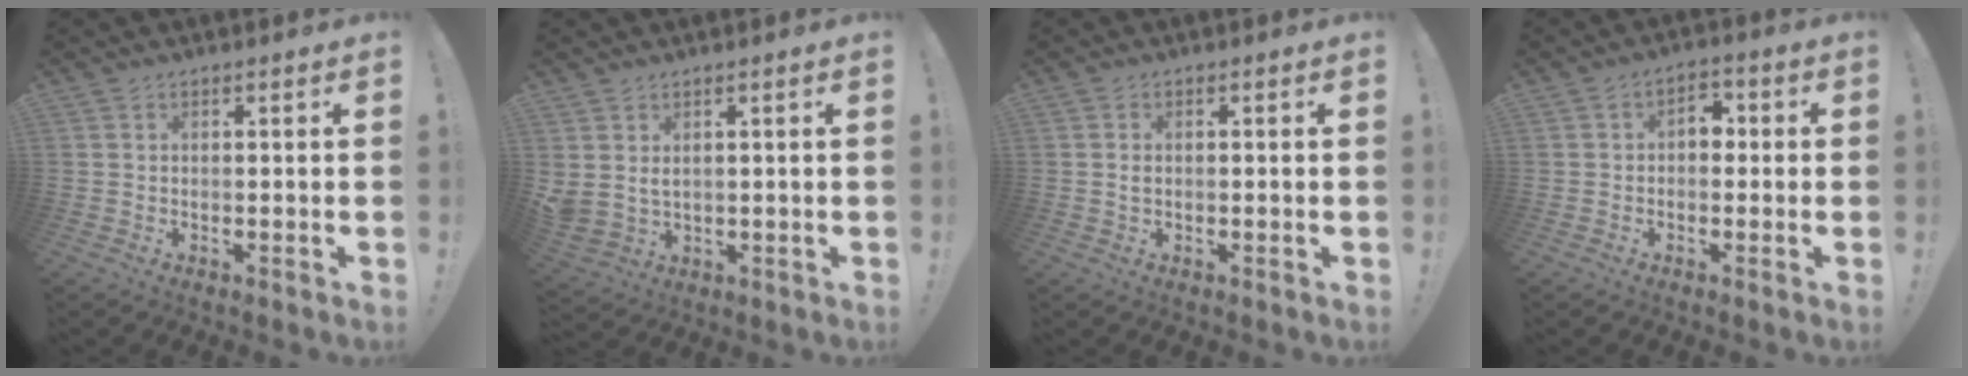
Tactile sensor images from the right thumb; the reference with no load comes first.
{"total": 3.8, "force": [2.5, 2.2, 1.8], "torque": [-0.031, -0.012, 0.048]}
{"total": 1.0, "force": [0.0, 0.6, 0.8], "torque": [-0.016, 0.004, -0.001]}
{"total": 4.9, "force": [-0.2, 3.9, 3.0], "torque": [-0.039, 0.008, -0.006]}